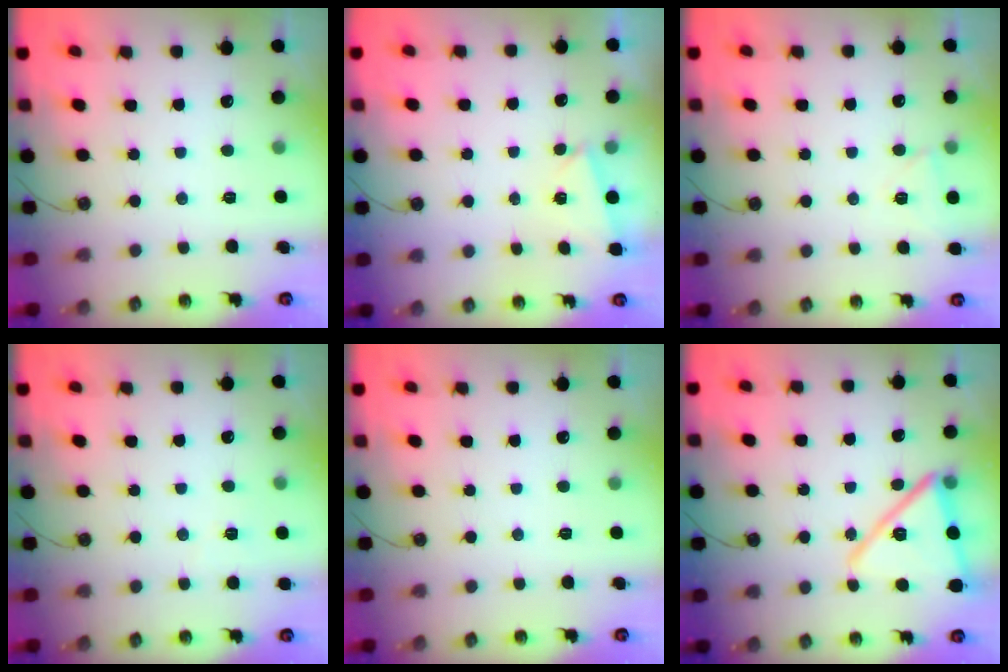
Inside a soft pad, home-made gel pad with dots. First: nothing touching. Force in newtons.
{"total": 2.6, "press": 1.3, "slide": 2.3}
{"total": 5.1, "press": 5.0, "slide": 0.8}
{"total": 4.0, "press": 2.8, "slide": 2.8}
{"total": 0.0}
{"total": 16.3, "press": 16.0, "slide": 3.0}